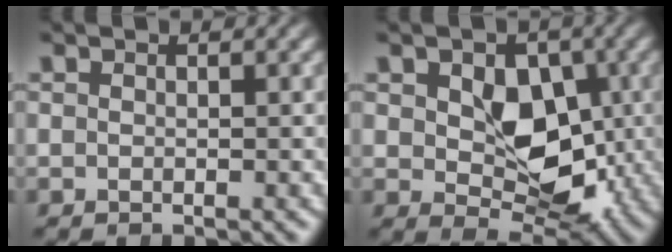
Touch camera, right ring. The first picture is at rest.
{"total": 6.9, "force": [0.4, 4.1, 5.6], "torque": [-0.084, -0.029, 0.020]}